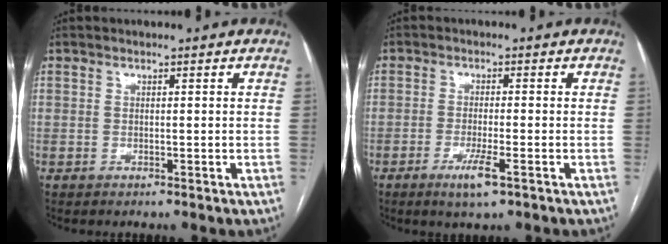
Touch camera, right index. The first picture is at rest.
{"total": 4.3, "force": [-2.2, 0.1, 3.7], "torque": [-0.069, -0.010, -0.040]}